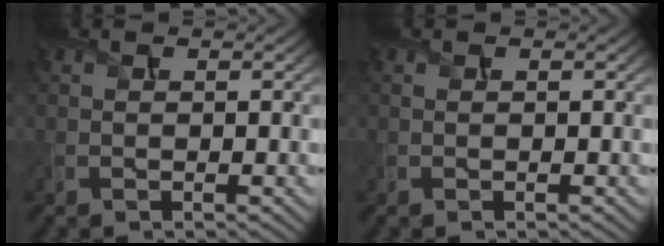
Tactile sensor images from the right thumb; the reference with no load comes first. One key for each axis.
{"total": 0.0}